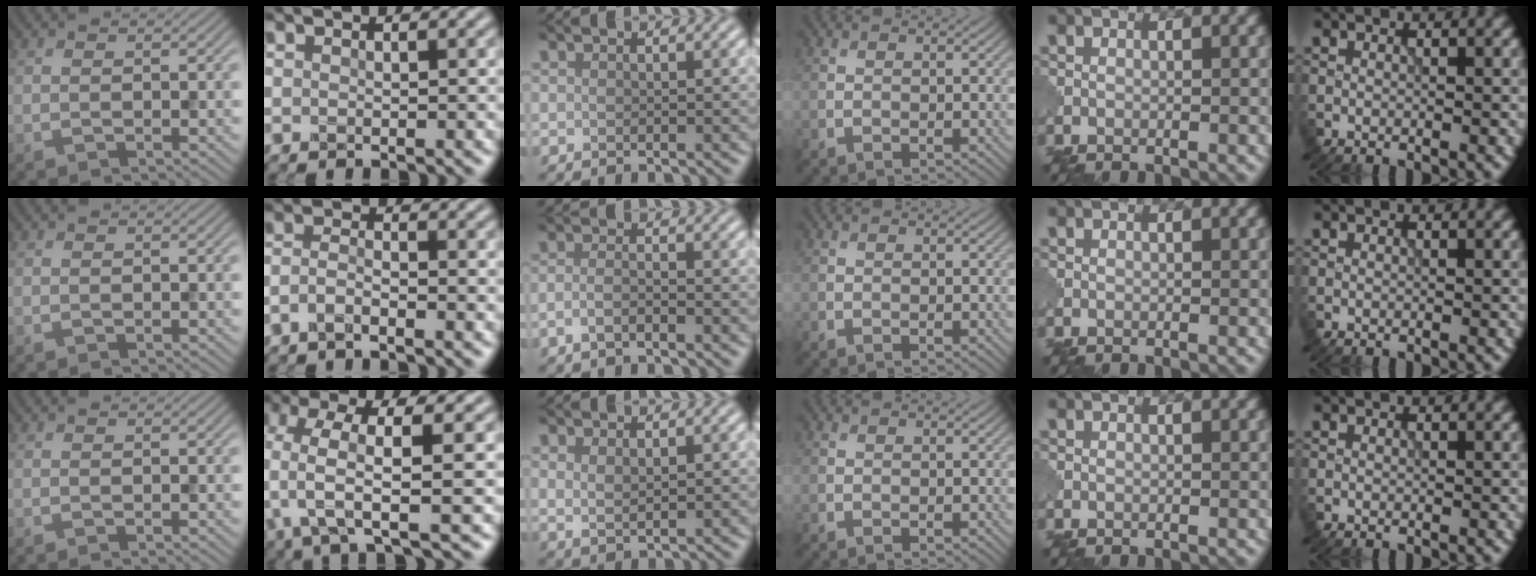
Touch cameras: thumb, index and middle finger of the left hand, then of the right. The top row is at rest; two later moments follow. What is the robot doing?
{"motion": "extract", "object": "pin"}